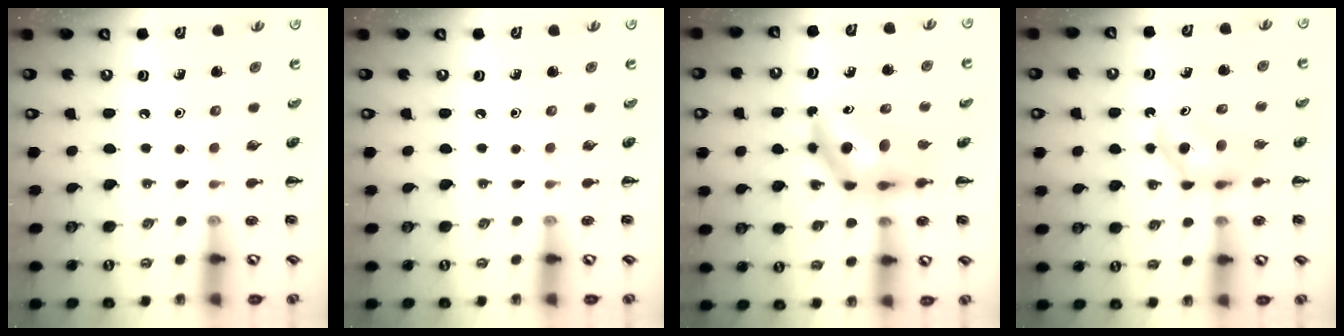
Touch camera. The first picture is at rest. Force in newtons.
{"total": 0.0}
{"total": 9.2, "press": 8.6, "slide": 3.1}
{"total": 5.0, "press": 4.9, "slide": 0.7}